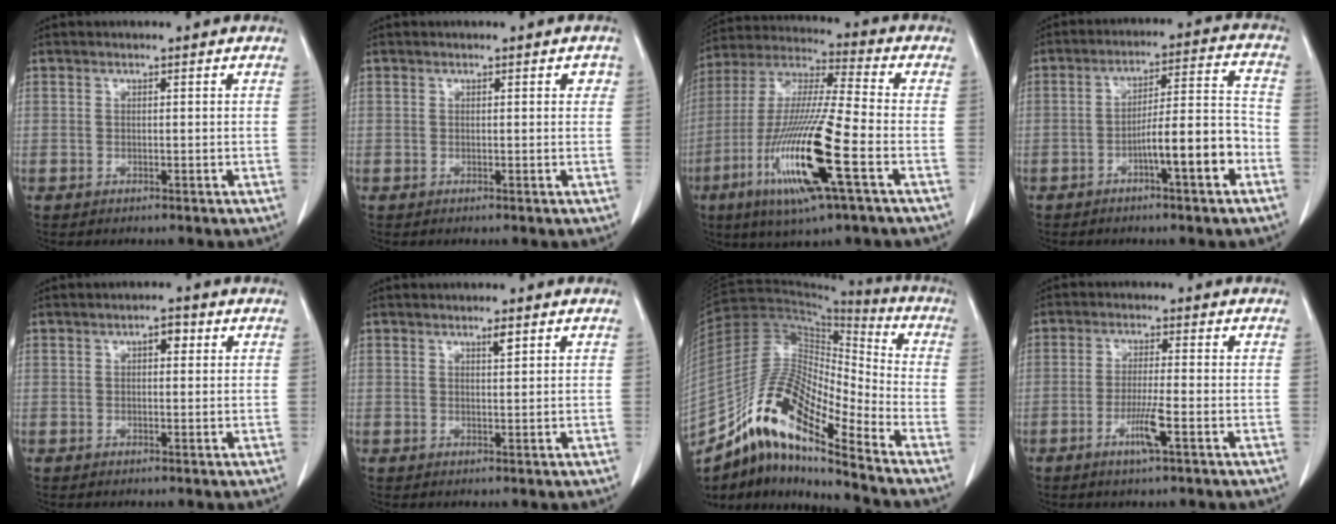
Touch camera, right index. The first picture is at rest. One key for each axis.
{"total": 1.1, "fx": 0.4, "fy": 0.6, "fz": 0.9, "tx": -0.006, "ty": 0.005, "tz": 0.004}
{"total": 18.8, "fx": -6.8, "fy": 0.9, "fz": 17.5, "tx": -0.369, "ty": -0.028, "tz": -0.130}
{"total": 9.9, "fx": -4.2, "fy": 0.8, "fz": 8.9, "tx": -0.138, "ty": 0.021, "tz": -0.064}
{"total": 2.0, "fx": 0.7, "fy": 1.0, "fz": 1.6, "tx": -0.023, "ty": 0.009, "tz": 0.008}
{"total": 1.3, "fx": 0.9, "fy": 0.2, "fz": 1.0, "tx": -0.020, "ty": -0.003, "tz": 0.015}
{"total": 16.6, "fx": -11.9, "fy": 2.7, "fz": 11.3, "tx": -0.214, "ty": 0.024, "tz": -0.212}
{"total": 4.9, "fx": -2.2, "fy": -0.2, "fz": 4.4, "tx": -0.083, "ty": -0.009, "tz": -0.042}